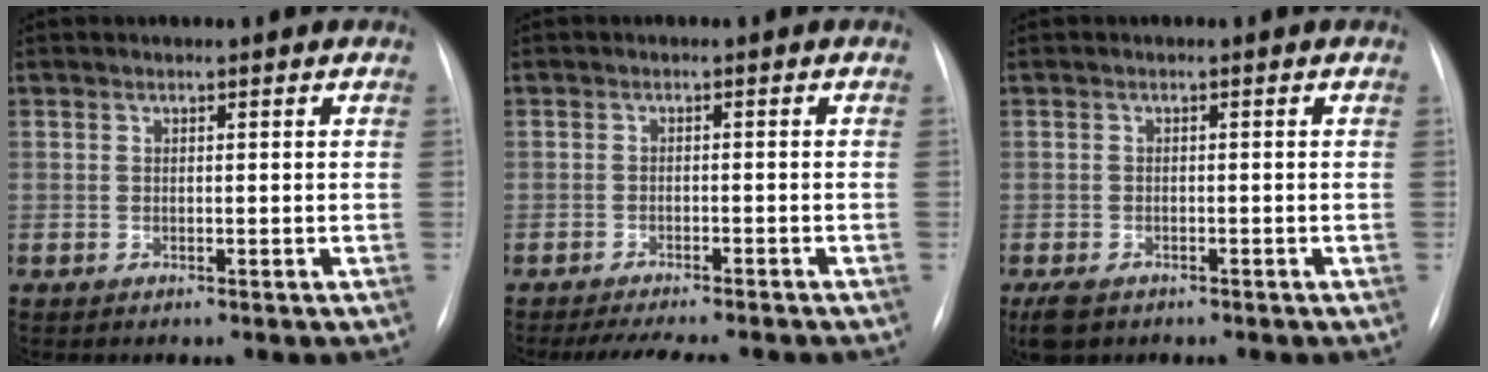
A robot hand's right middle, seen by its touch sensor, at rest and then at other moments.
{"total": 8.5, "force": [-7.4, 1.9, 3.7], "torque": [-0.049, -0.005, -0.104]}
{"total": 3.9, "force": [-2.7, 2.1, 1.8], "torque": [-0.042, -0.007, -0.040]}